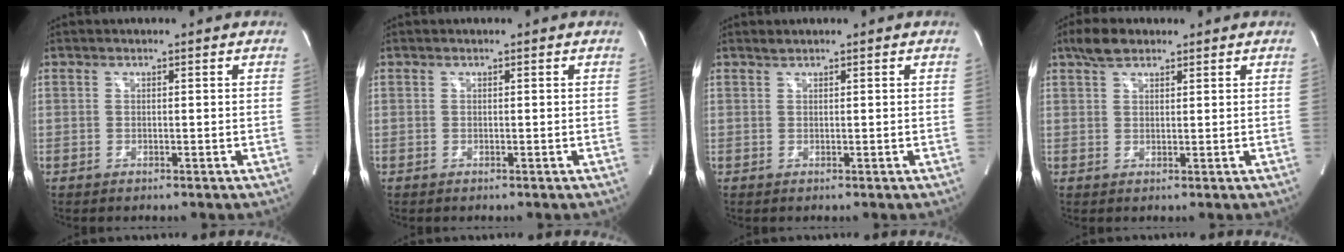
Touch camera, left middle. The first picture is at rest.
{"total": 0.0}
{"total": 0.5, "force": [0.5, 0.0, 0.0], "torque": [-0.007, 0.003, 0.012]}
{"total": 3.7, "force": [2.8, 1.6, 1.9], "torque": [-0.046, 0.013, 0.053]}